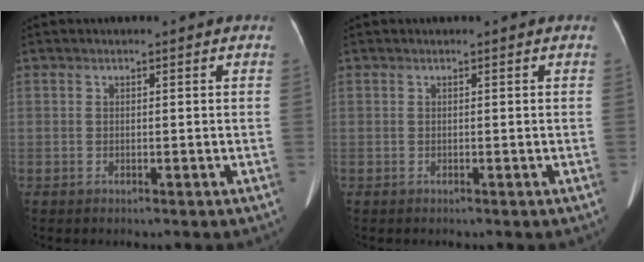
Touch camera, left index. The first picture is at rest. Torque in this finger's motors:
{"motor_torque": [-0.28, 0.01, 0.02, 0.02]}